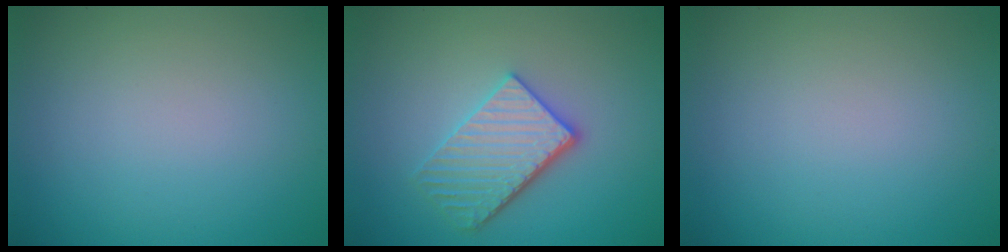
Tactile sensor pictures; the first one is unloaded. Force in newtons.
{"total": 4.0, "press": 3.4, "slide": 2.1}
{"total": 0.0}